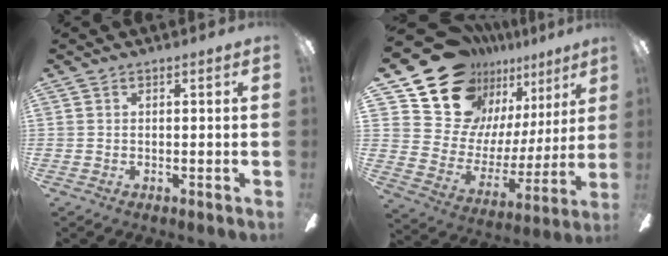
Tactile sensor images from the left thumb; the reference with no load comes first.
{"total": 21.0, "force": [16.2, 11.5, 6.6], "torque": [-0.135, -0.116, 0.315]}